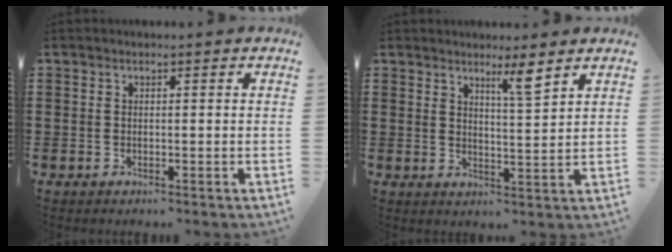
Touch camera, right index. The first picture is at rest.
{"total": 4.4, "force": [3.3, 0.0, 3.0], "torque": [-0.051, -0.007, 0.053]}